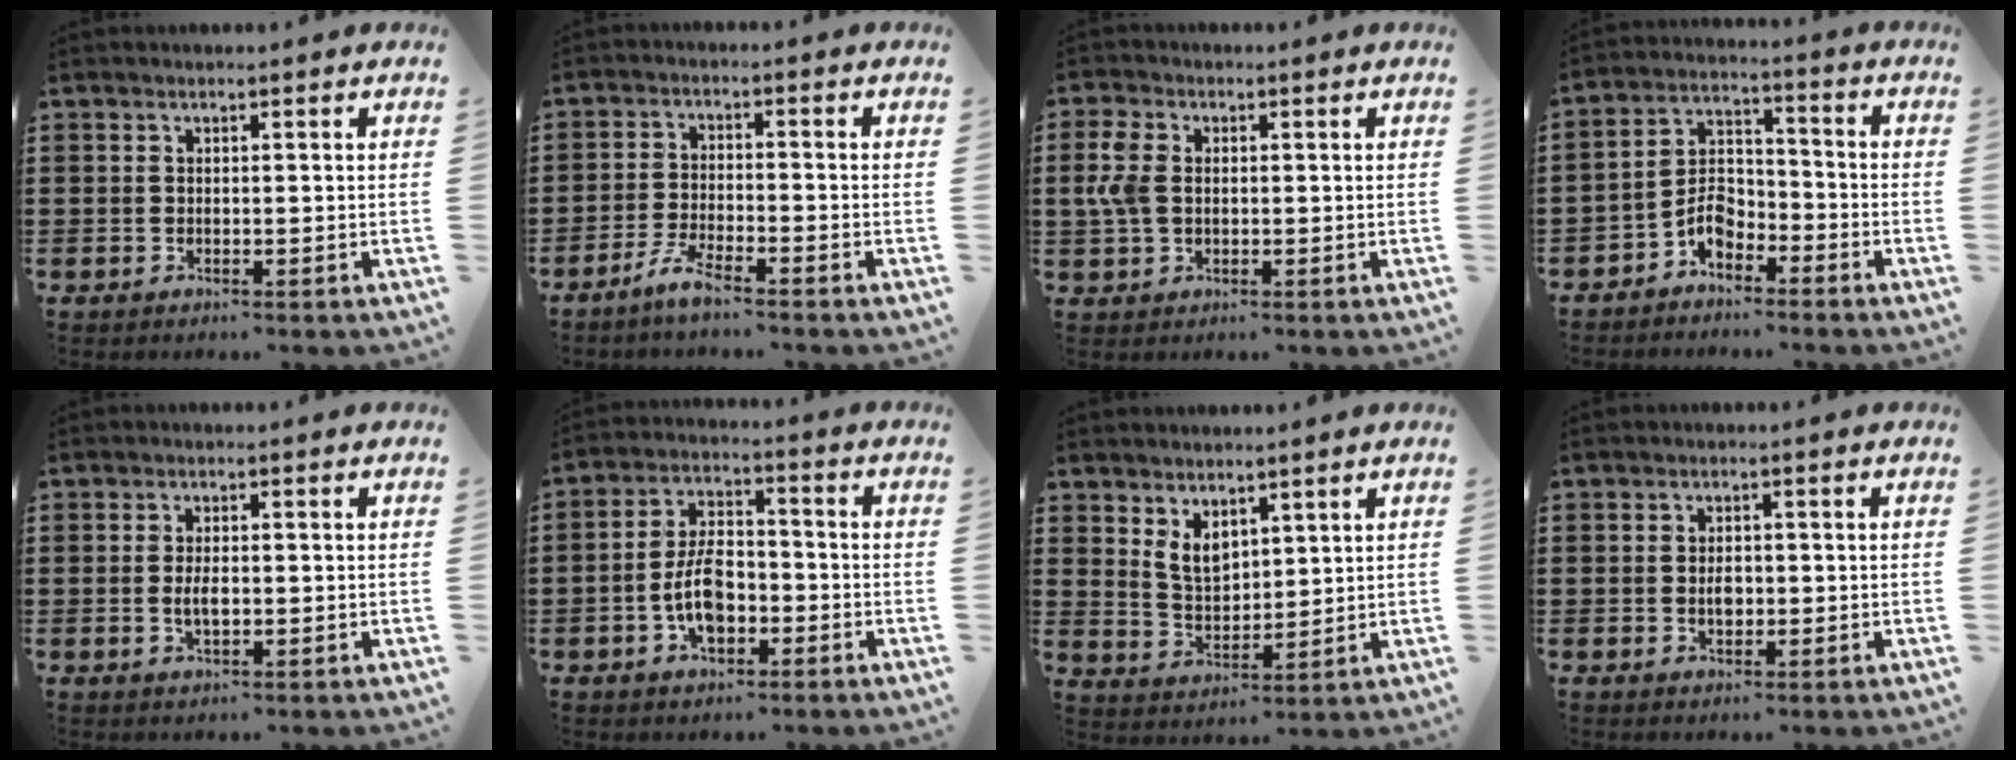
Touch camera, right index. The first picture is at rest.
{"total": 3.5, "force": [-3.0, -0.1, 1.9], "torque": [-0.054, -0.007, -0.063]}
{"total": 5.0, "force": [0.5, 3.4, 3.7], "torque": [-0.108, 0.001, -0.001]}
{"total": 5.4, "force": [-3.6, 3.0, 2.8], "torque": [-0.066, 0.010, -0.072]}
{"total": 2.9, "force": [-0.3, 1.2, 2.6], "torque": [-0.048, 0.001, -0.006]}
{"total": 7.5, "force": [-2.4, 3.8, 5.9], "torque": [-0.128, 0.005, -0.047]}
{"total": 4.8, "force": [2.9, 2.9, 2.5], "torque": [-0.060, 0.003, 0.055]}
{"total": 2.3, "force": [-0.3, 1.3, 1.9], "torque": [-0.029, 0.000, -0.007]}